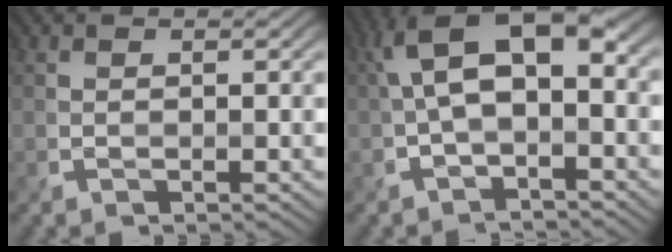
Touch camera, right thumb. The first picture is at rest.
{"total": 9.3, "force": [0.9, 4.7, 8.0], "torque": [-0.154, 0.015, 0.009]}